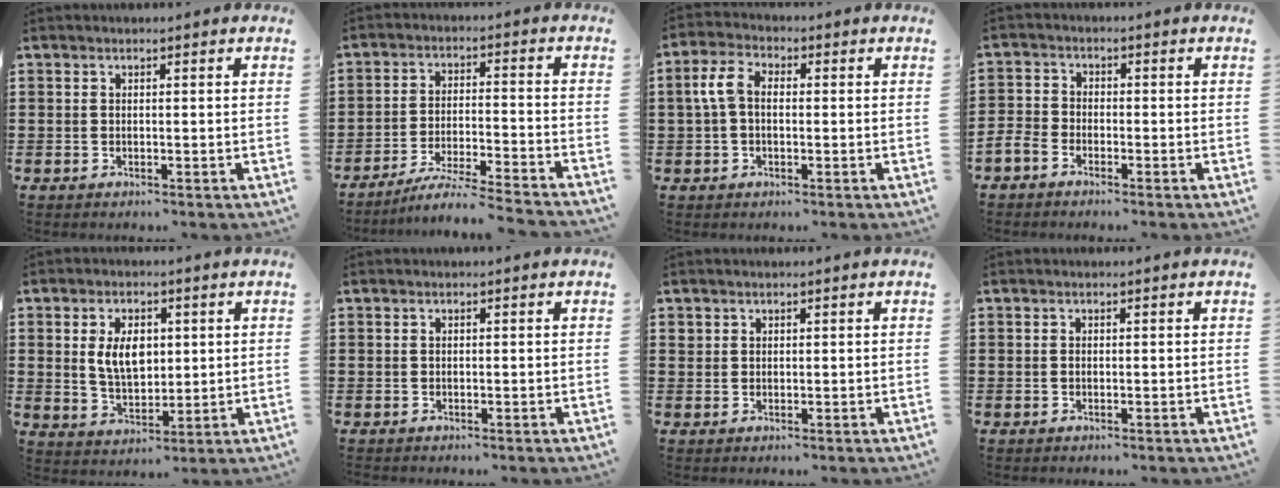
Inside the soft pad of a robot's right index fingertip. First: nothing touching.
{"total": 5.6, "force": [-5.2, -0.6, 1.9], "torque": [-0.045, -0.019, -0.105]}
{"total": 4.9, "force": [0.0, 3.0, 3.9], "torque": [-0.101, 0.003, -0.007]}
{"total": 2.3, "force": [-2.0, 0.9, 0.5], "torque": [-0.026, -0.001, -0.046]}
{"total": 6.6, "force": [1.4, 3.9, 5.2], "torque": [-0.109, 0.006, 0.021]}
{"total": 0.0}
{"total": 0.9, "force": [0.6, 0.7, 0.1], "torque": [-0.003, 0.002, 0.013]}
{"total": 0.0}